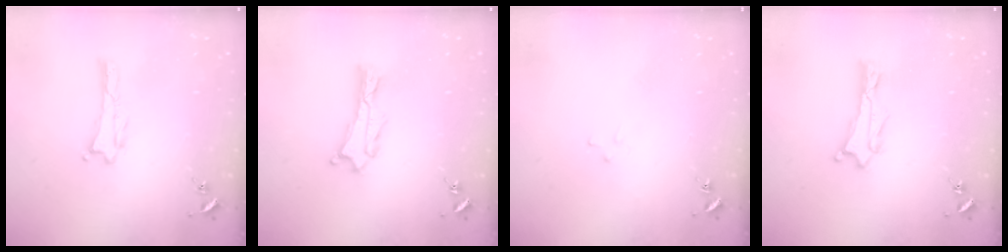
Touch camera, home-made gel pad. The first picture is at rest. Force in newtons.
{"total": 1.2, "press": 1.2, "slide": 0.2}
{"total": 1.9, "press": 1.9, "slide": 0.1}
{"total": 1.0, "press": 1.0, "slide": 0.1}